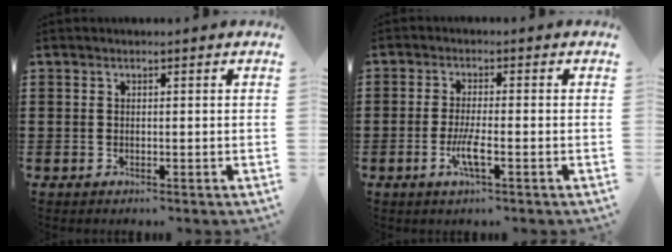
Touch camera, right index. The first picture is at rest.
{"total": 4.2, "force": [-1.5, 0.5, 3.9], "torque": [-0.078, -0.007, -0.031]}